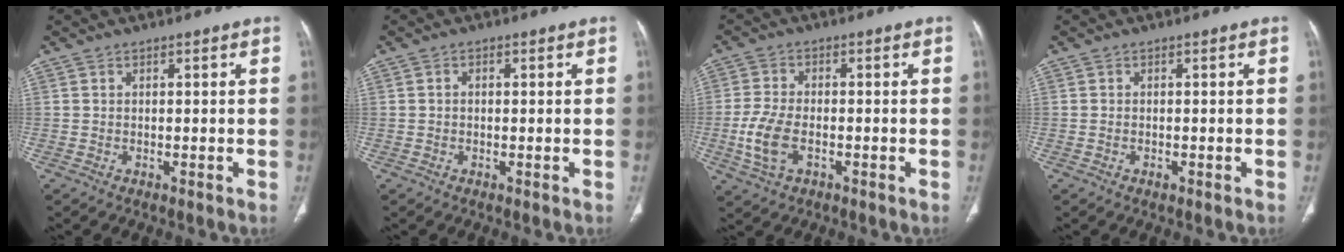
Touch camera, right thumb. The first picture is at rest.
{"total": 0.7, "force": [0.0, 0.6, 0.4], "torque": [-0.005, 0.003, -0.003]}
{"total": 7.4, "force": [-2.0, 4.2, 5.8], "torque": [-0.130, 0.005, -0.038]}
{"total": 0.7, "force": [-0.4, 0.4, 0.4], "torque": [-0.010, 0.004, -0.005]}